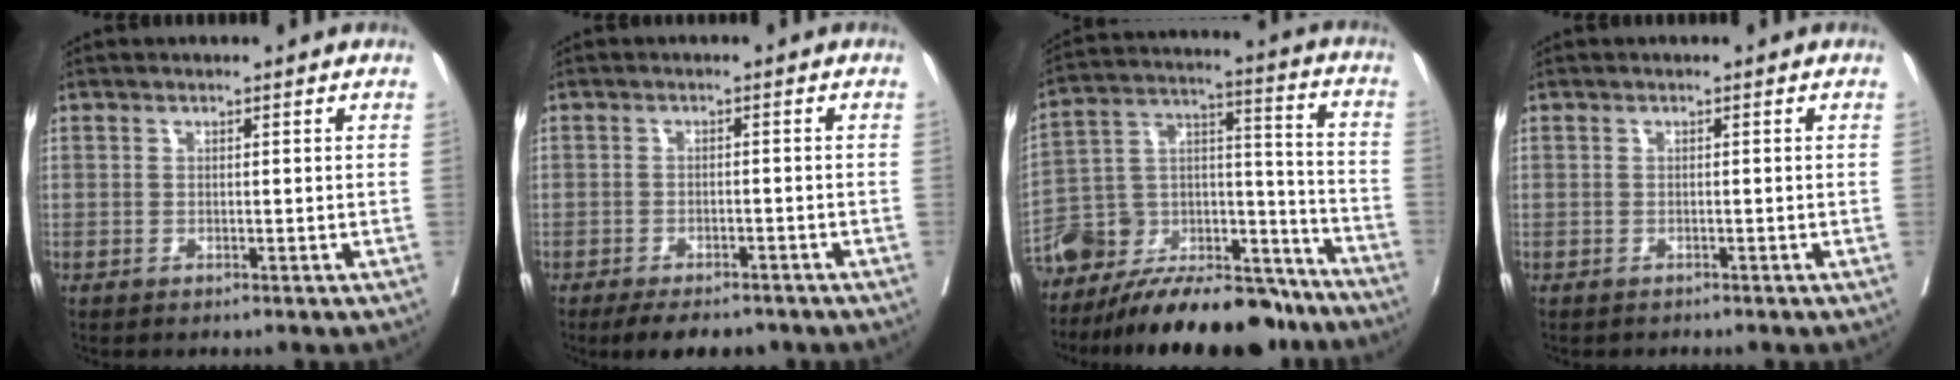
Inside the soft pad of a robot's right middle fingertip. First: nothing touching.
{"total": 6.7, "force": [-5.4, 2.5, 3.1], "torque": [-0.034, -0.002, -0.076]}
{"total": 23.9, "force": [-21.4, 6.2, 8.4], "torque": [-0.151, 0.020, -0.350]}
{"total": 0.7, "force": [-0.6, 0.3, 0.0], "torque": [-0.007, 0.001, -0.012]}